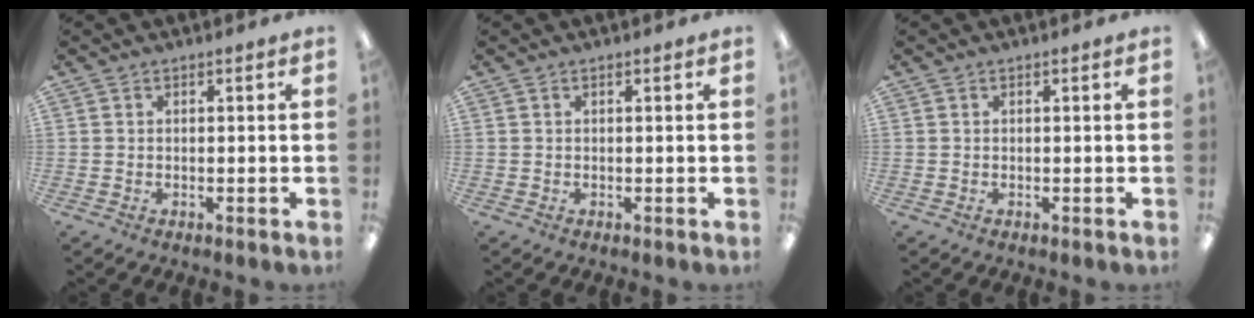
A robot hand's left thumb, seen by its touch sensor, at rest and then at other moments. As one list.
[{"total": 0.0}, {"total": 0.0}]